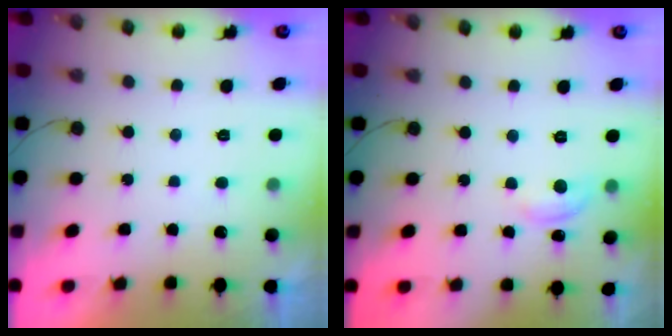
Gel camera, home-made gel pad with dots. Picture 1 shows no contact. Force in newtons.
{"total": 5.4, "press": 5.4, "slide": 0.5}